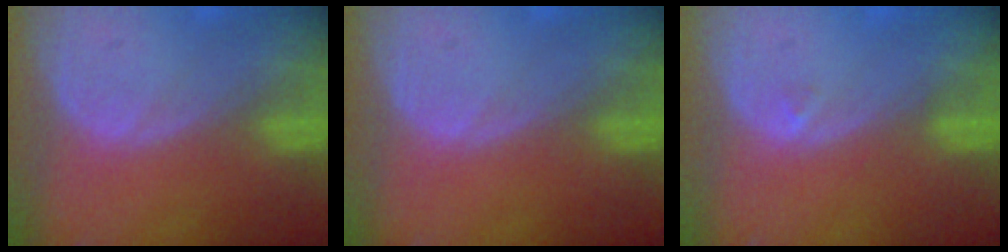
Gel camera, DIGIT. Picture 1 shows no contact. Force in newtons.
{"total": 0.0}
{"total": 0.5, "press": 0.5, "slide": 0.2}